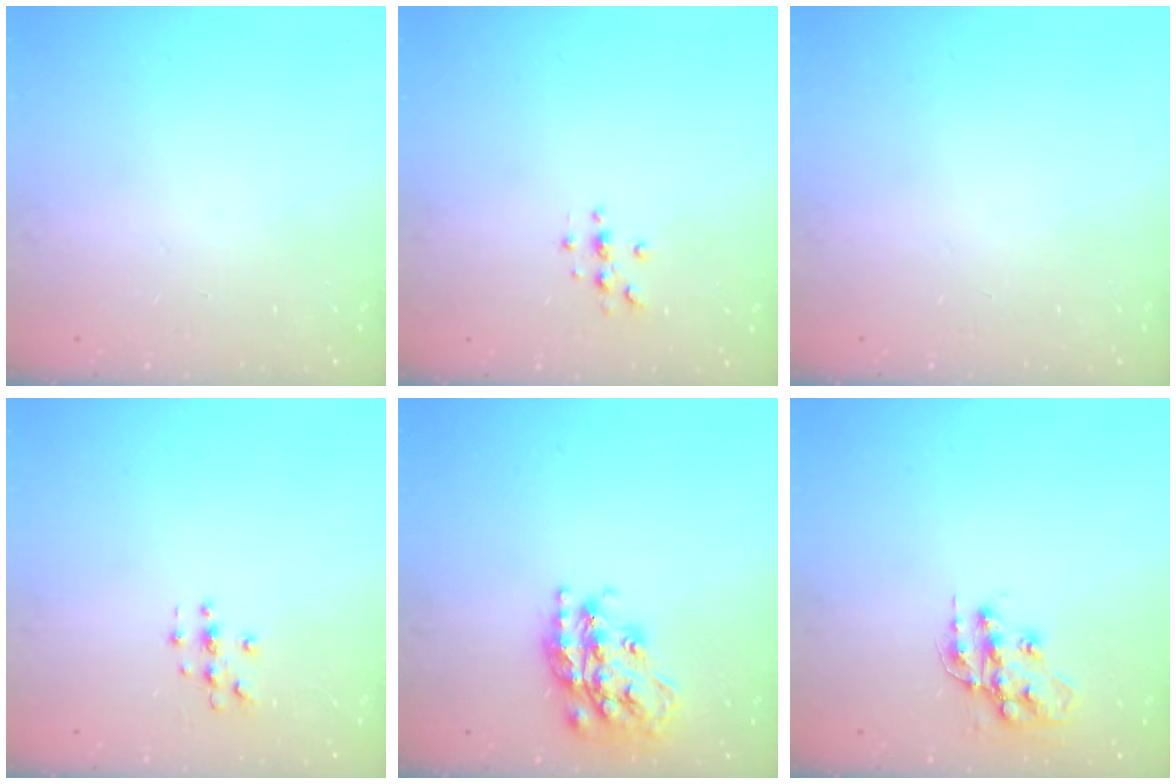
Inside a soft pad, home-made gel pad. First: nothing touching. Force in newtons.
{"total": 3.0, "press": 3.0, "slide": 0.4}
{"total": 0.0}
{"total": 2.9, "press": 2.9, "slide": 0.3}
{"total": 20.0, "press": 19.9, "slide": 1.3}
{"total": 14.0, "press": 14.0, "slide": 0.7}